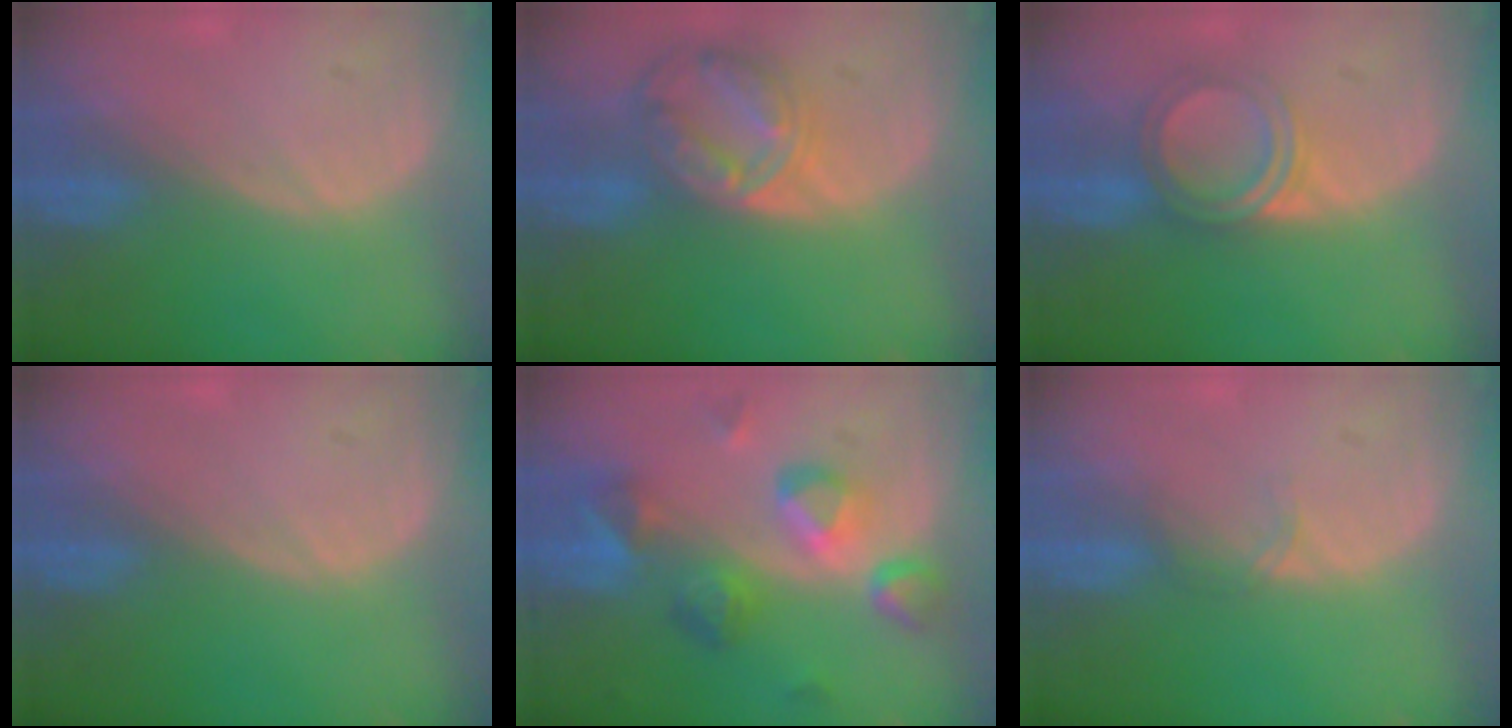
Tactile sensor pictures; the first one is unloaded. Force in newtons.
{"total": 8.2, "press": 7.0, "slide": 4.3}
{"total": 4.9, "press": 4.6, "slide": 1.4}
{"total": 0.0}
{"total": 9.4, "press": 8.1, "slide": 4.7}
{"total": 1.3, "press": 1.2, "slide": 0.2}